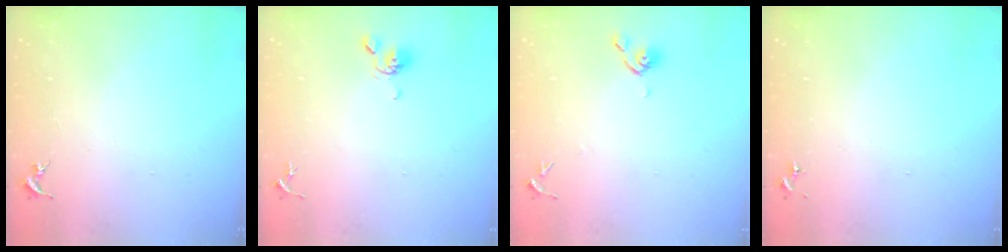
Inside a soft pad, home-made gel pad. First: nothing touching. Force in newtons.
{"total": 6.2, "press": 6.0, "slide": 1.5}
{"total": 5.8, "press": 5.8, "slide": 0.7}
{"total": 0.0}